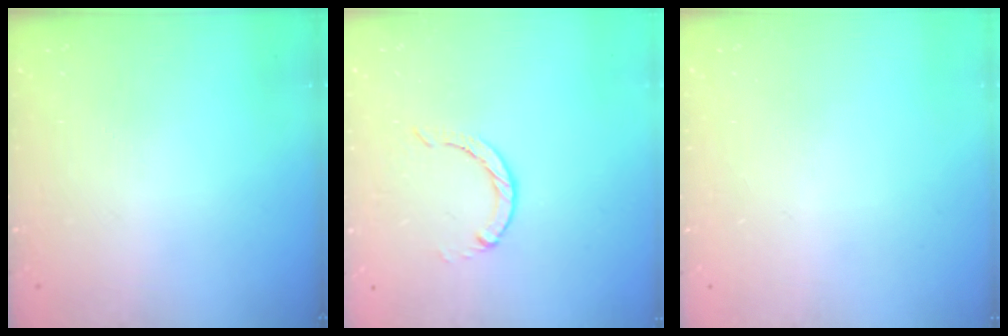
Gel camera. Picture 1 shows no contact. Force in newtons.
{"total": 0.0}
{"total": 0.0}